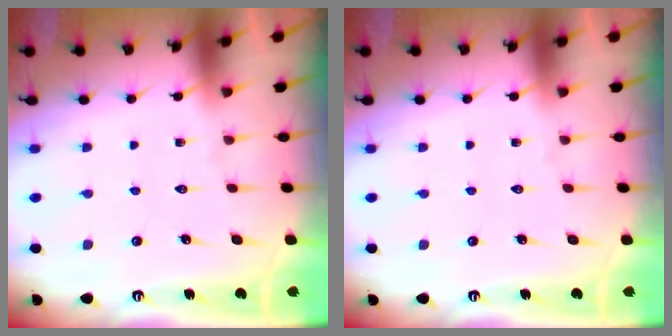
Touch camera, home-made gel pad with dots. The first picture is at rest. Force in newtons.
{"total": 0.0}